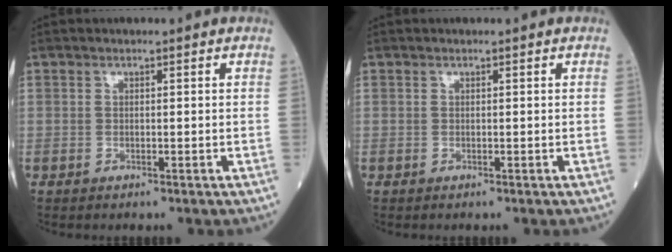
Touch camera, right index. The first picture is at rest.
{"total": 0.0}